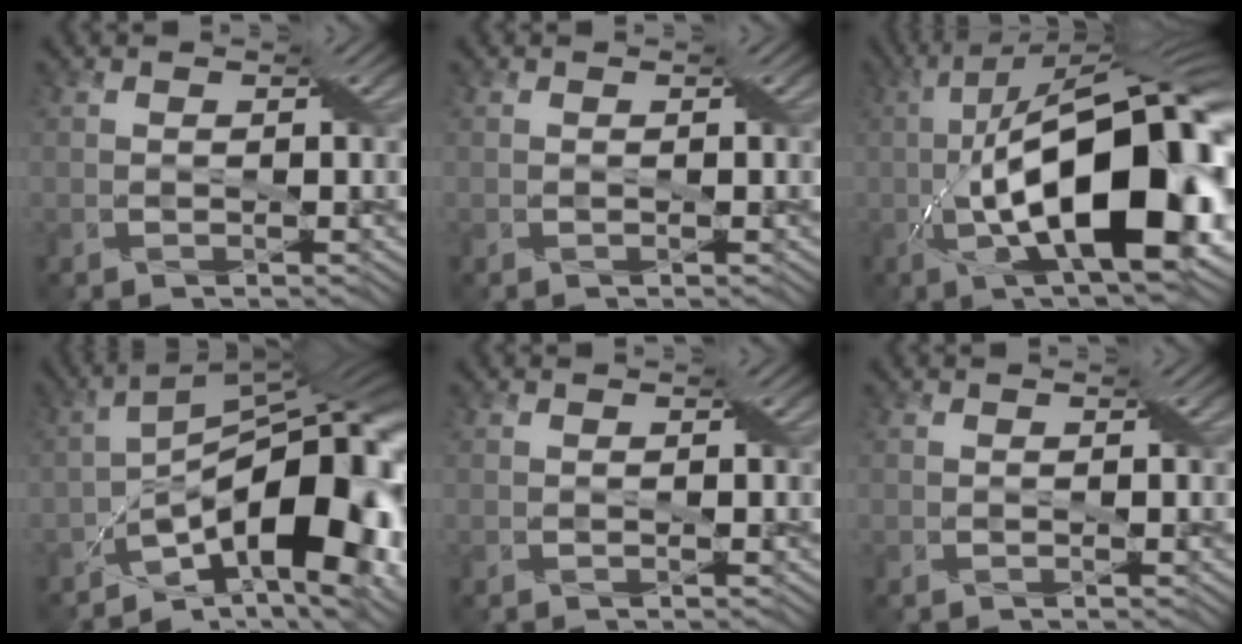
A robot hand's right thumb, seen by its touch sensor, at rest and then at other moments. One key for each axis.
{"total": 0.0}
{"total": 20.8, "fx": -3.3, "fy": 8.0, "fz": 18.9, "tx": -0.315, "ty": 0.017, "tz": -0.060}
{"total": 17.2, "fx": -6.7, "fy": 6.5, "fz": 14.4, "tx": -0.196, "ty": 0.009, "tz": -0.128}
{"total": 0.0}
{"total": 0.0}